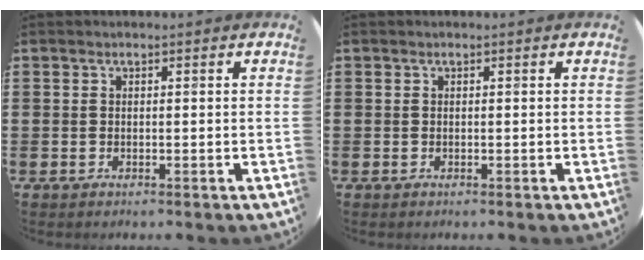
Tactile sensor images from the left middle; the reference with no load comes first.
{"total": 0.0}